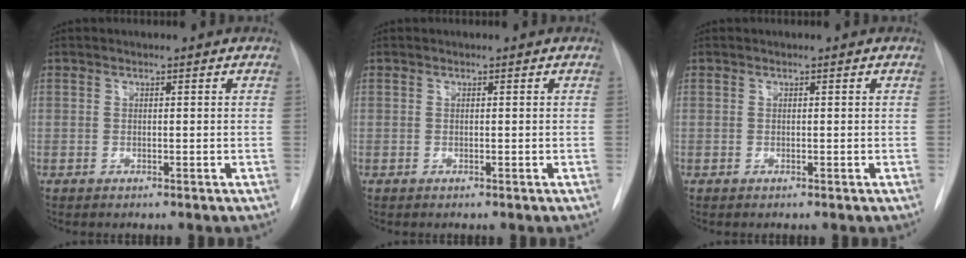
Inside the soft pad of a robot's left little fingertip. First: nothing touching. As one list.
[{"total": 0.0}, {"total": 0.0}]